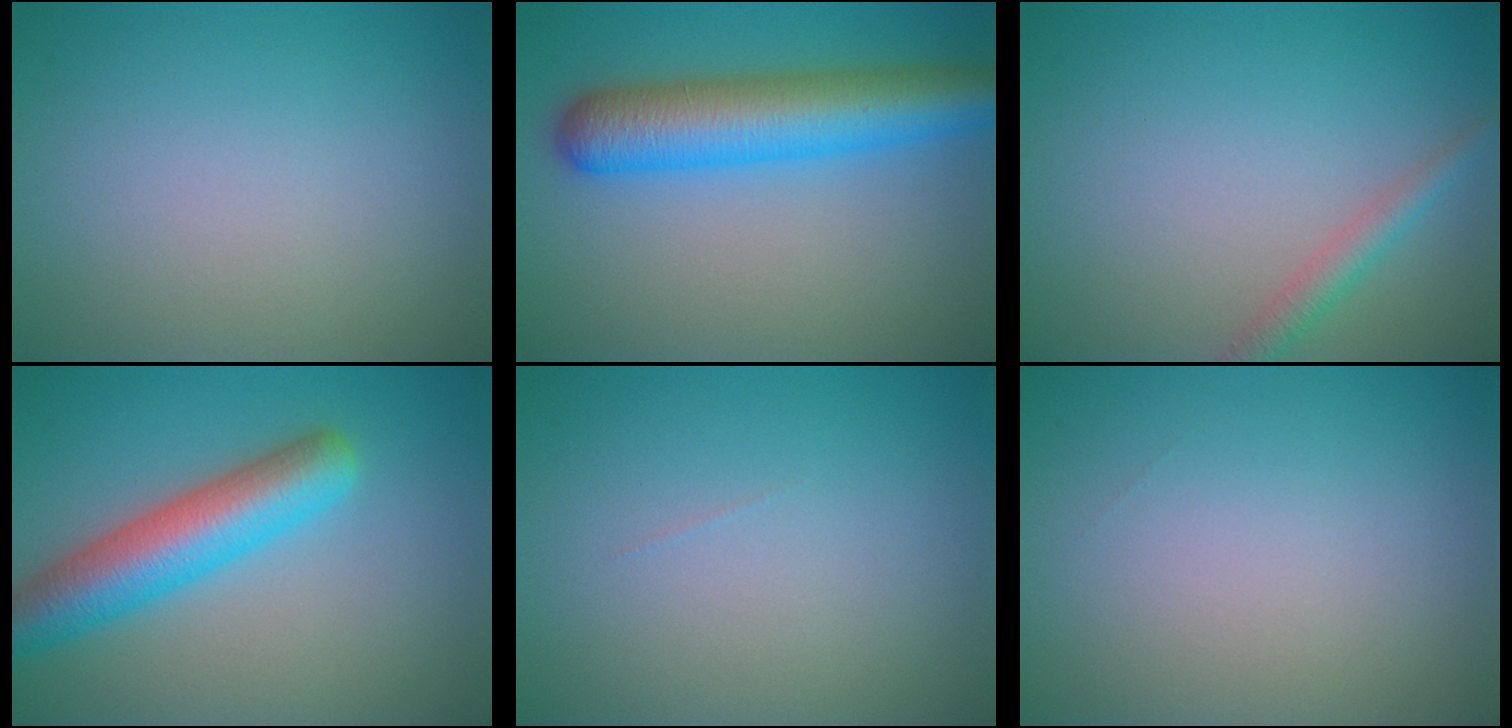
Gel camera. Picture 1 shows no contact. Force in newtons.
{"total": 7.9, "press": 7.9, "slide": 0.3}
{"total": 2.0, "press": 2.0, "slide": 0.0}
{"total": 6.6, "press": 6.6, "slide": 0.2}
{"total": 0.0}
{"total": 0.0}